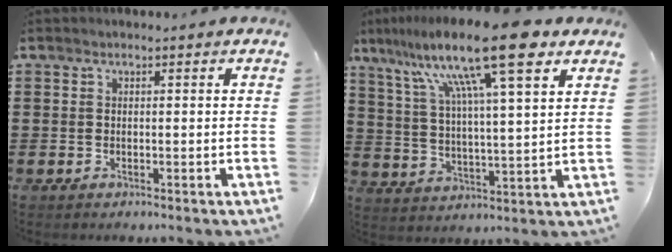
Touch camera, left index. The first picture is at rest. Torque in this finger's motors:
{"motor_torque": [2.14, 0.00, 1.05, 0.21]}